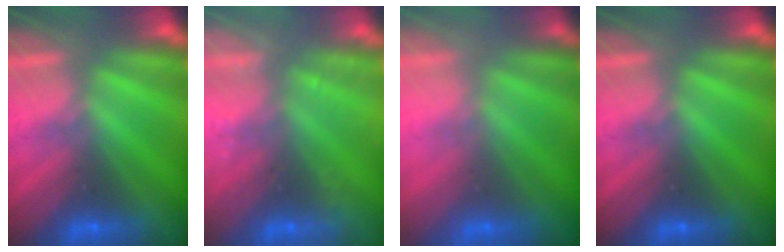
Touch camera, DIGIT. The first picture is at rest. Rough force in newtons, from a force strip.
{"total": 2.6}
{"total": 2.5}
{"total": 0.0}